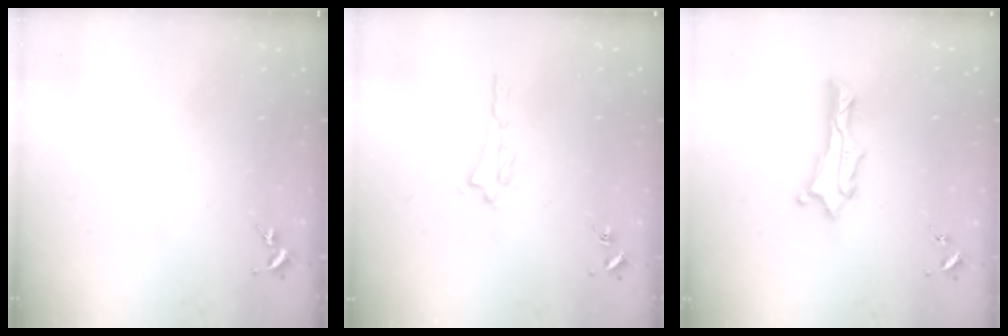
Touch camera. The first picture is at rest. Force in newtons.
{"total": 1.2, "press": 1.2, "slide": 0.3}
{"total": 2.4, "press": 2.4, "slide": 0.3}